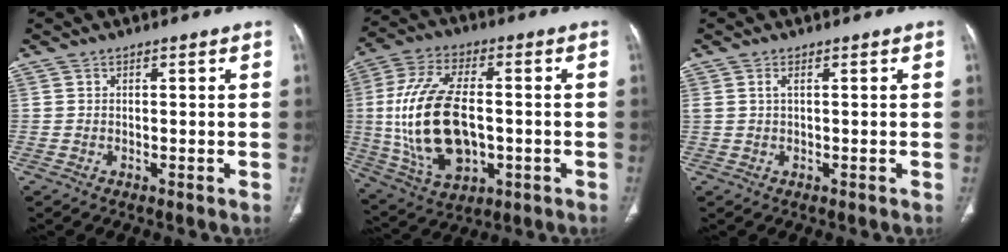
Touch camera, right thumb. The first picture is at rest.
{"total": 20.2, "force": [-0.9, 11.2, 16.8], "torque": [-0.334, 0.003, -0.003]}
{"total": 1.2, "force": [0.5, 0.5, 1.0], "torque": [-0.029, 0.004, 0.012]}